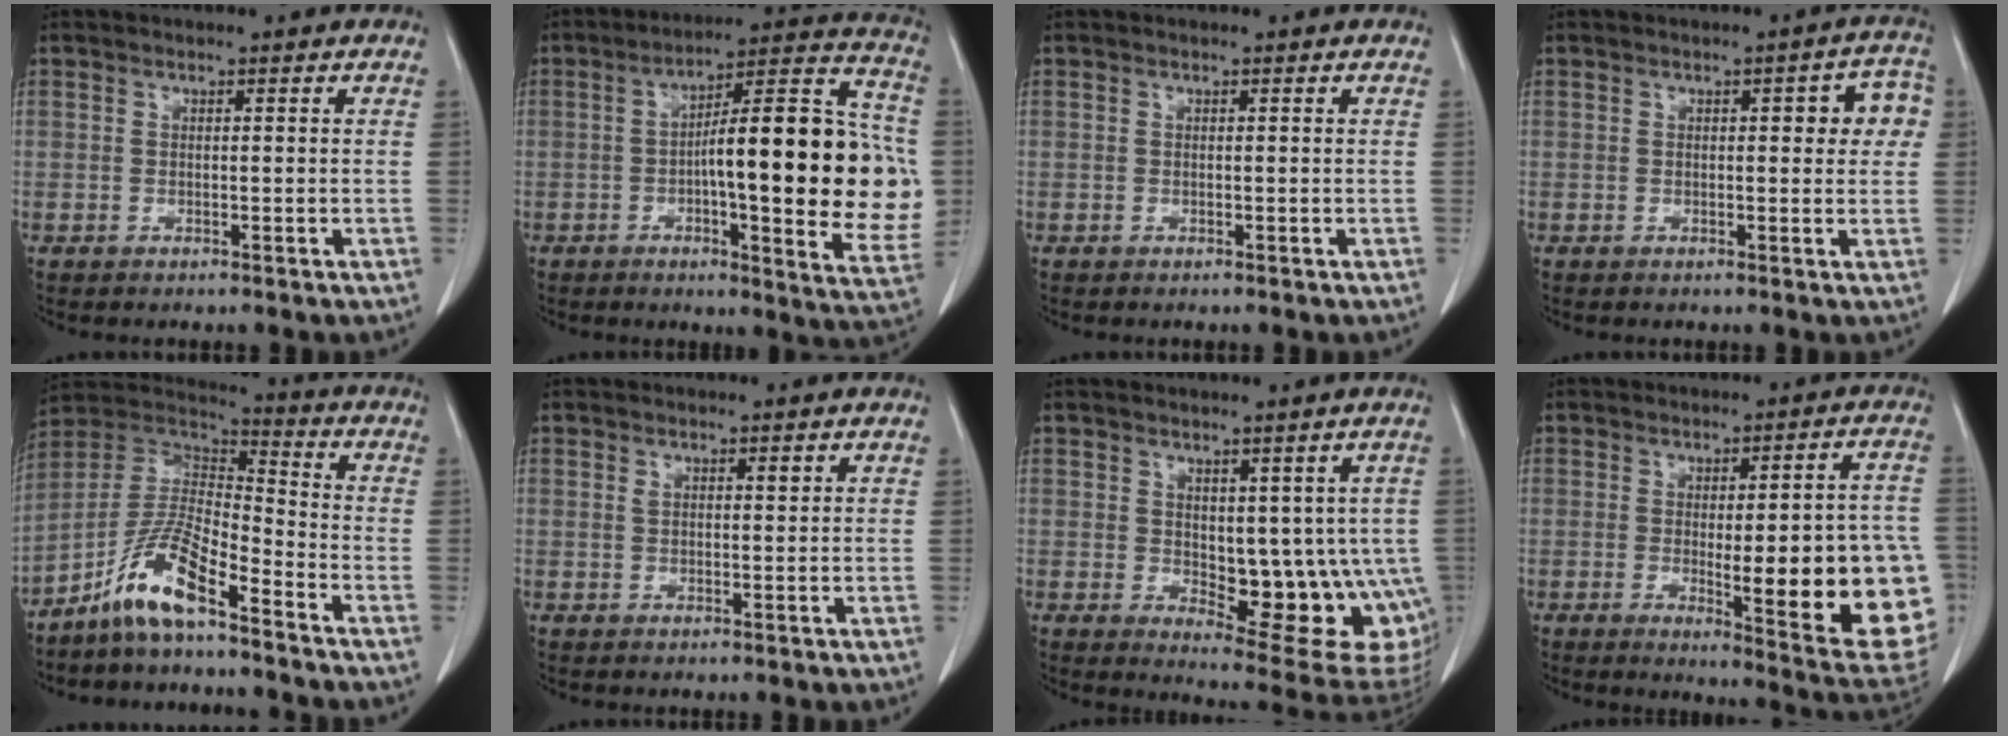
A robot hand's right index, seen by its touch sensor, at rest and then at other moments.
{"total": 24.0, "force": [-1.0, 4.4, 23.5], "torque": [-0.270, 0.030, -0.010]}
{"total": 0.0}
{"total": 5.4, "force": [1.2, 1.9, 4.9], "torque": [-0.045, 0.015, 0.009]}
{"total": 10.5, "force": [-7.1, 1.8, 7.5], "torque": [-0.164, 0.011, -0.139]}
{"total": 1.3, "force": [0.8, 0.4, 1.0], "torque": [-0.016, 0.001, 0.013]}
{"total": 14.4, "force": [-1.4, 6.4, 12.8], "torque": [-0.122, -0.009, -0.001]}
{"total": 19.2, "force": [-3.0, 3.4, 18.7], "torque": [-0.148, 0.004, -0.017]}